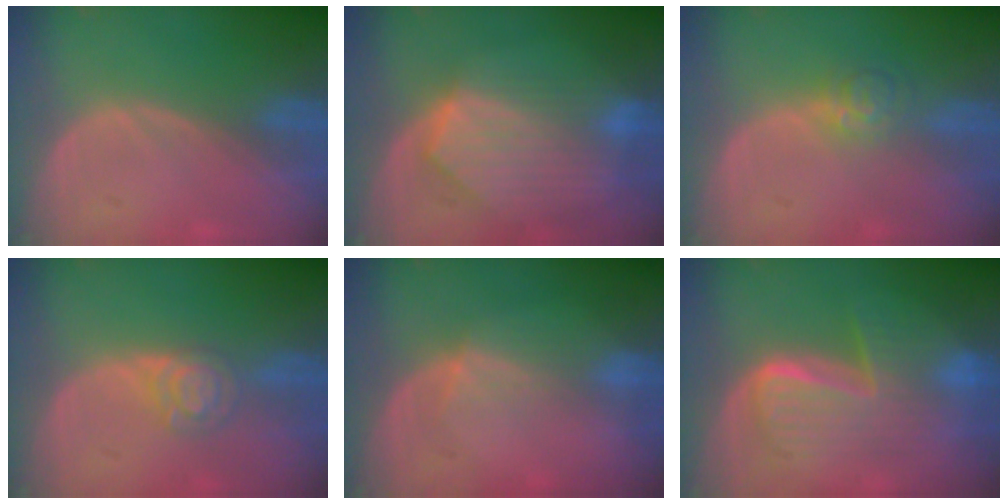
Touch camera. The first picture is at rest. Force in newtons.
{"total": 9.3, "press": 8.2, "slide": 4.3}
{"total": 3.9, "press": 3.6, "slide": 1.6}
{"total": 4.1, "press": 4.1, "slide": 0.1}
{"total": 3.0, "press": 2.8, "slide": 1.1}
{"total": 8.5, "press": 8.4, "slide": 0.9}